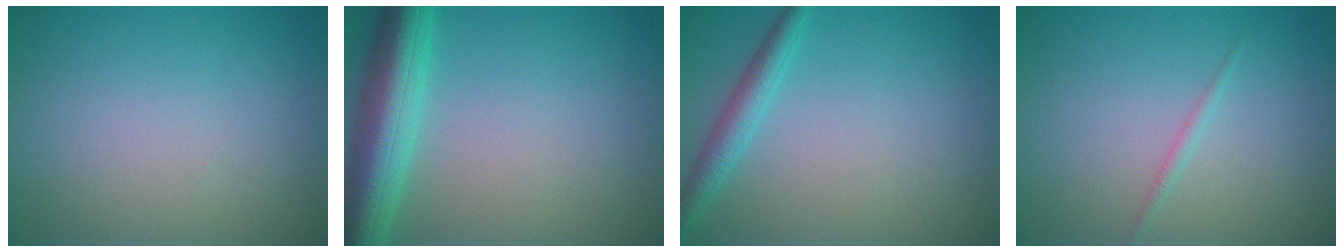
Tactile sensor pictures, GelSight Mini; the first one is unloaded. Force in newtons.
{"total": 7.4, "press": 7.4, "slide": 0.6}
{"total": 2.5, "press": 2.5, "slide": 0.1}
{"total": 0.8, "press": 0.8, "slide": 0.1}